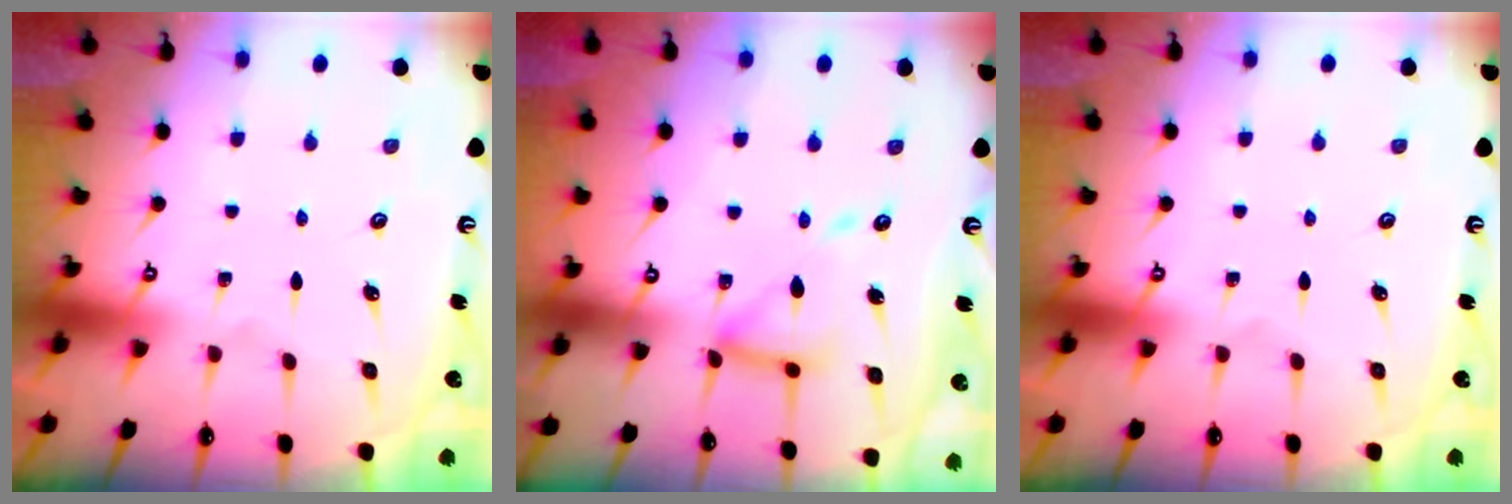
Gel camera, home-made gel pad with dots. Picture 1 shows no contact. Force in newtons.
{"total": 12.9, "press": 12.9, "slide": 1.3}
{"total": 0.0}